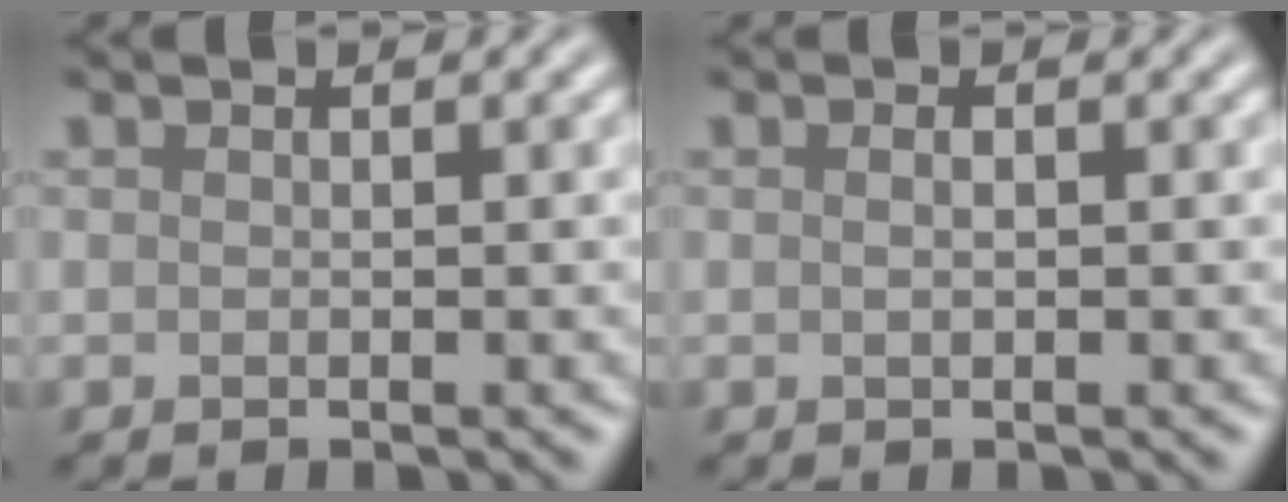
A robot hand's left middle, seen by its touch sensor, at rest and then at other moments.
{"total": 0.7, "force": [0.1, 0.3, 0.6], "torque": [-0.013, -0.001, 0.001]}